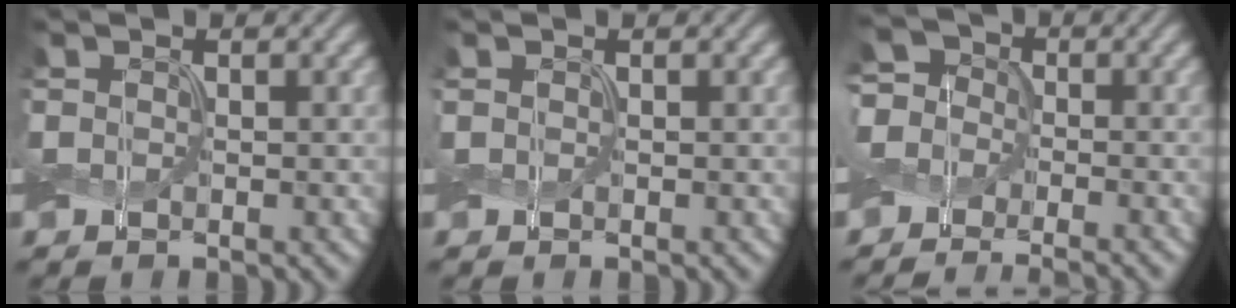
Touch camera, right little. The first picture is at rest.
{"total": 0.0}
{"total": 7.3, "force": [-3.7, 5.4, 3.4], "torque": [-0.050, 0.015, -0.089]}